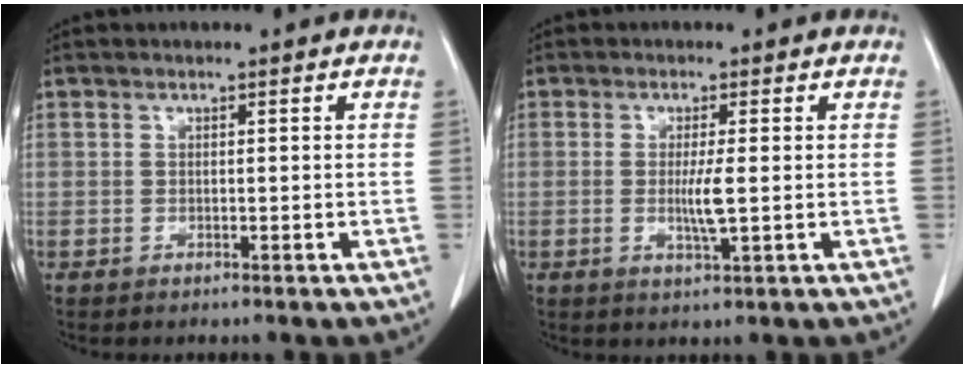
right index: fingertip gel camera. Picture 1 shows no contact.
{"total": 3.6, "force": [-0.2, 0.3, 3.5], "torque": [-0.070, -0.005, -0.001]}